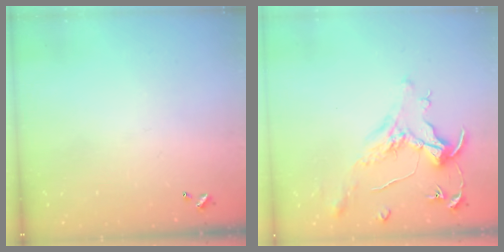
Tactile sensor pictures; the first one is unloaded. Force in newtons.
{"total": 1.6, "press": 1.4, "slide": 0.7}